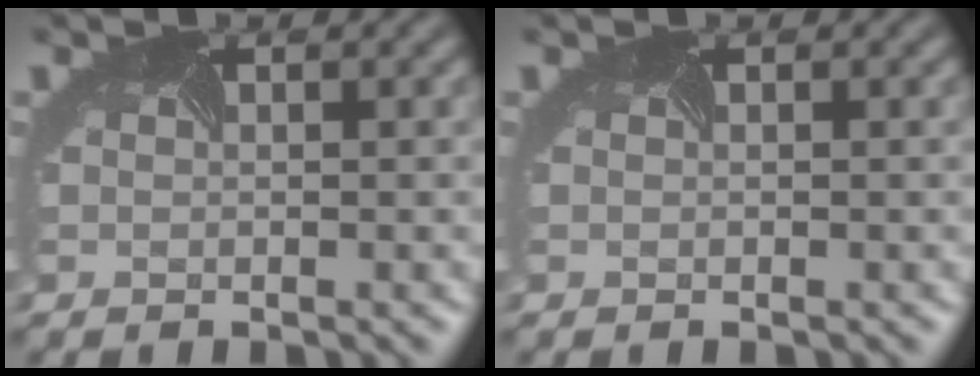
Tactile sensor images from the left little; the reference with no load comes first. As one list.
[{"total": 0.0}]